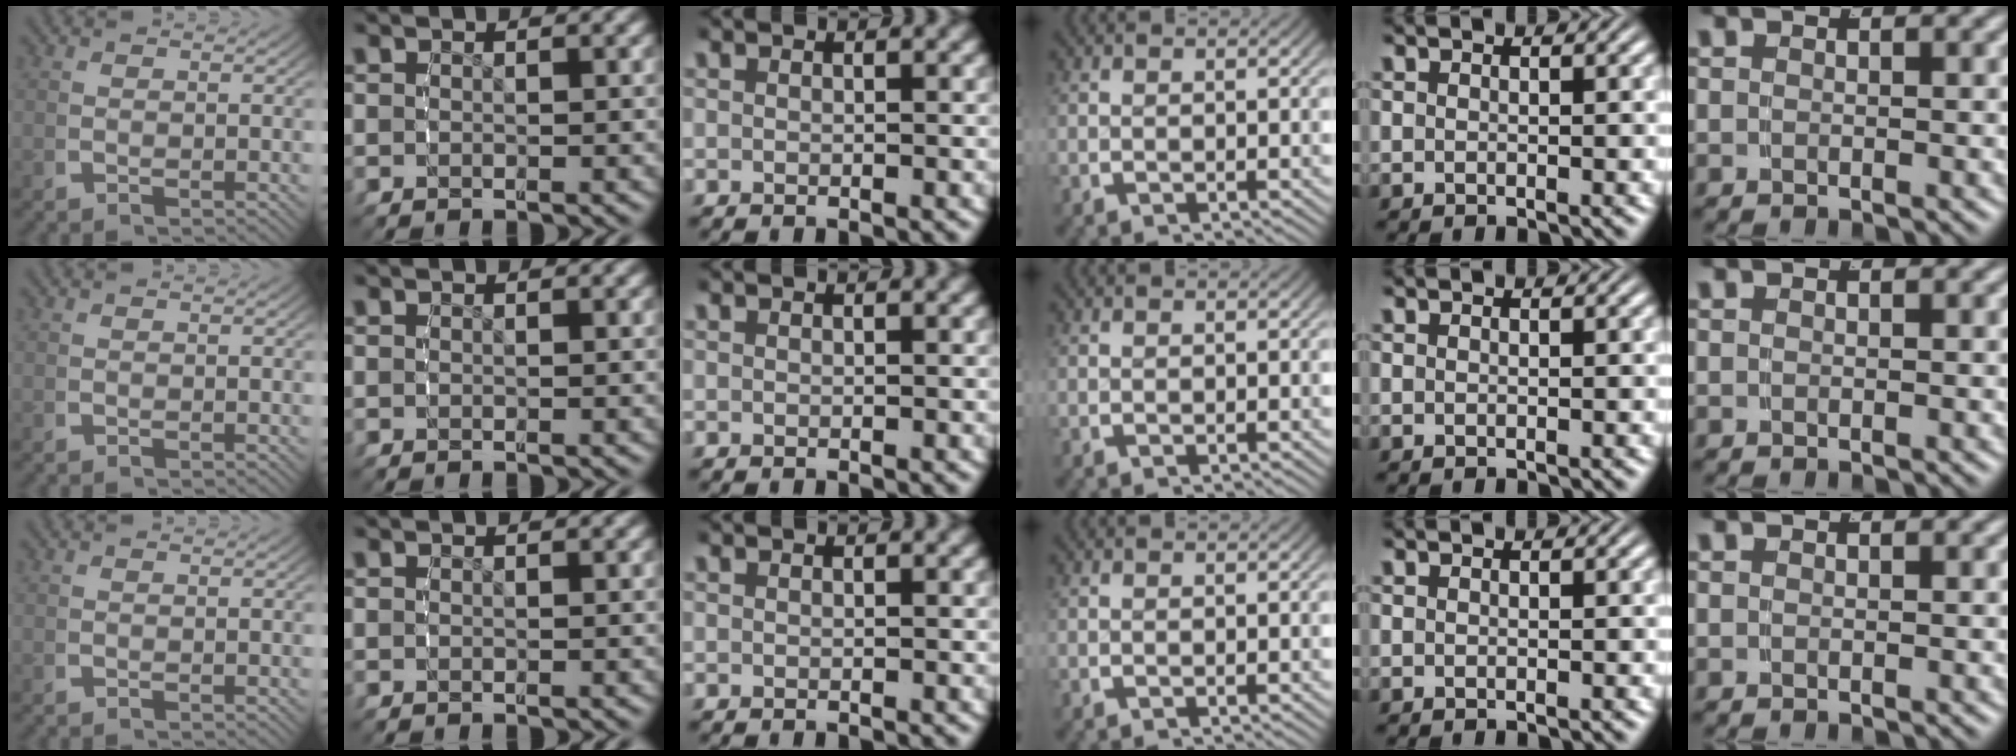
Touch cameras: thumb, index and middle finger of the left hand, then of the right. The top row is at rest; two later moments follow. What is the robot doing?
{"motion": "reach", "object": "shorts"}